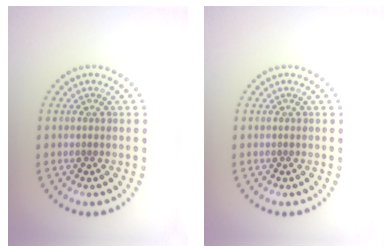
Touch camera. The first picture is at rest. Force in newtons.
{"total": 0.0}